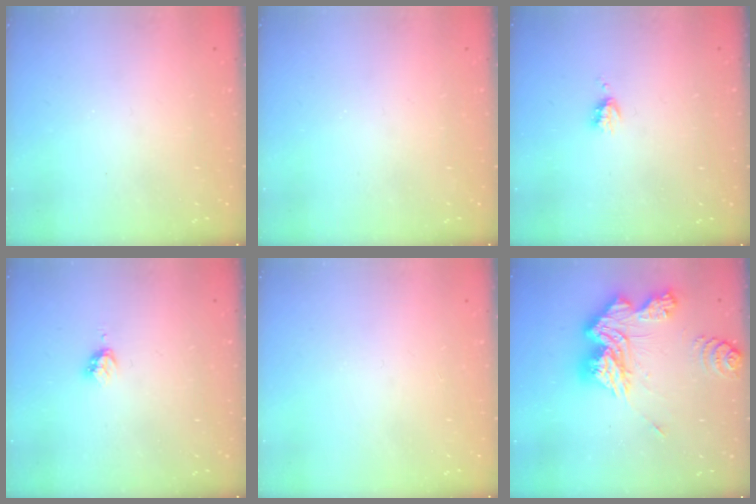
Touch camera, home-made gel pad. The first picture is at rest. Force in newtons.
{"total": 0.0}
{"total": 3.4, "press": 3.3, "slide": 0.5}
{"total": 2.9, "press": 2.8, "slide": 0.4}
{"total": 0.0}
{"total": 20.4, "press": 20.3, "slide": 1.9}